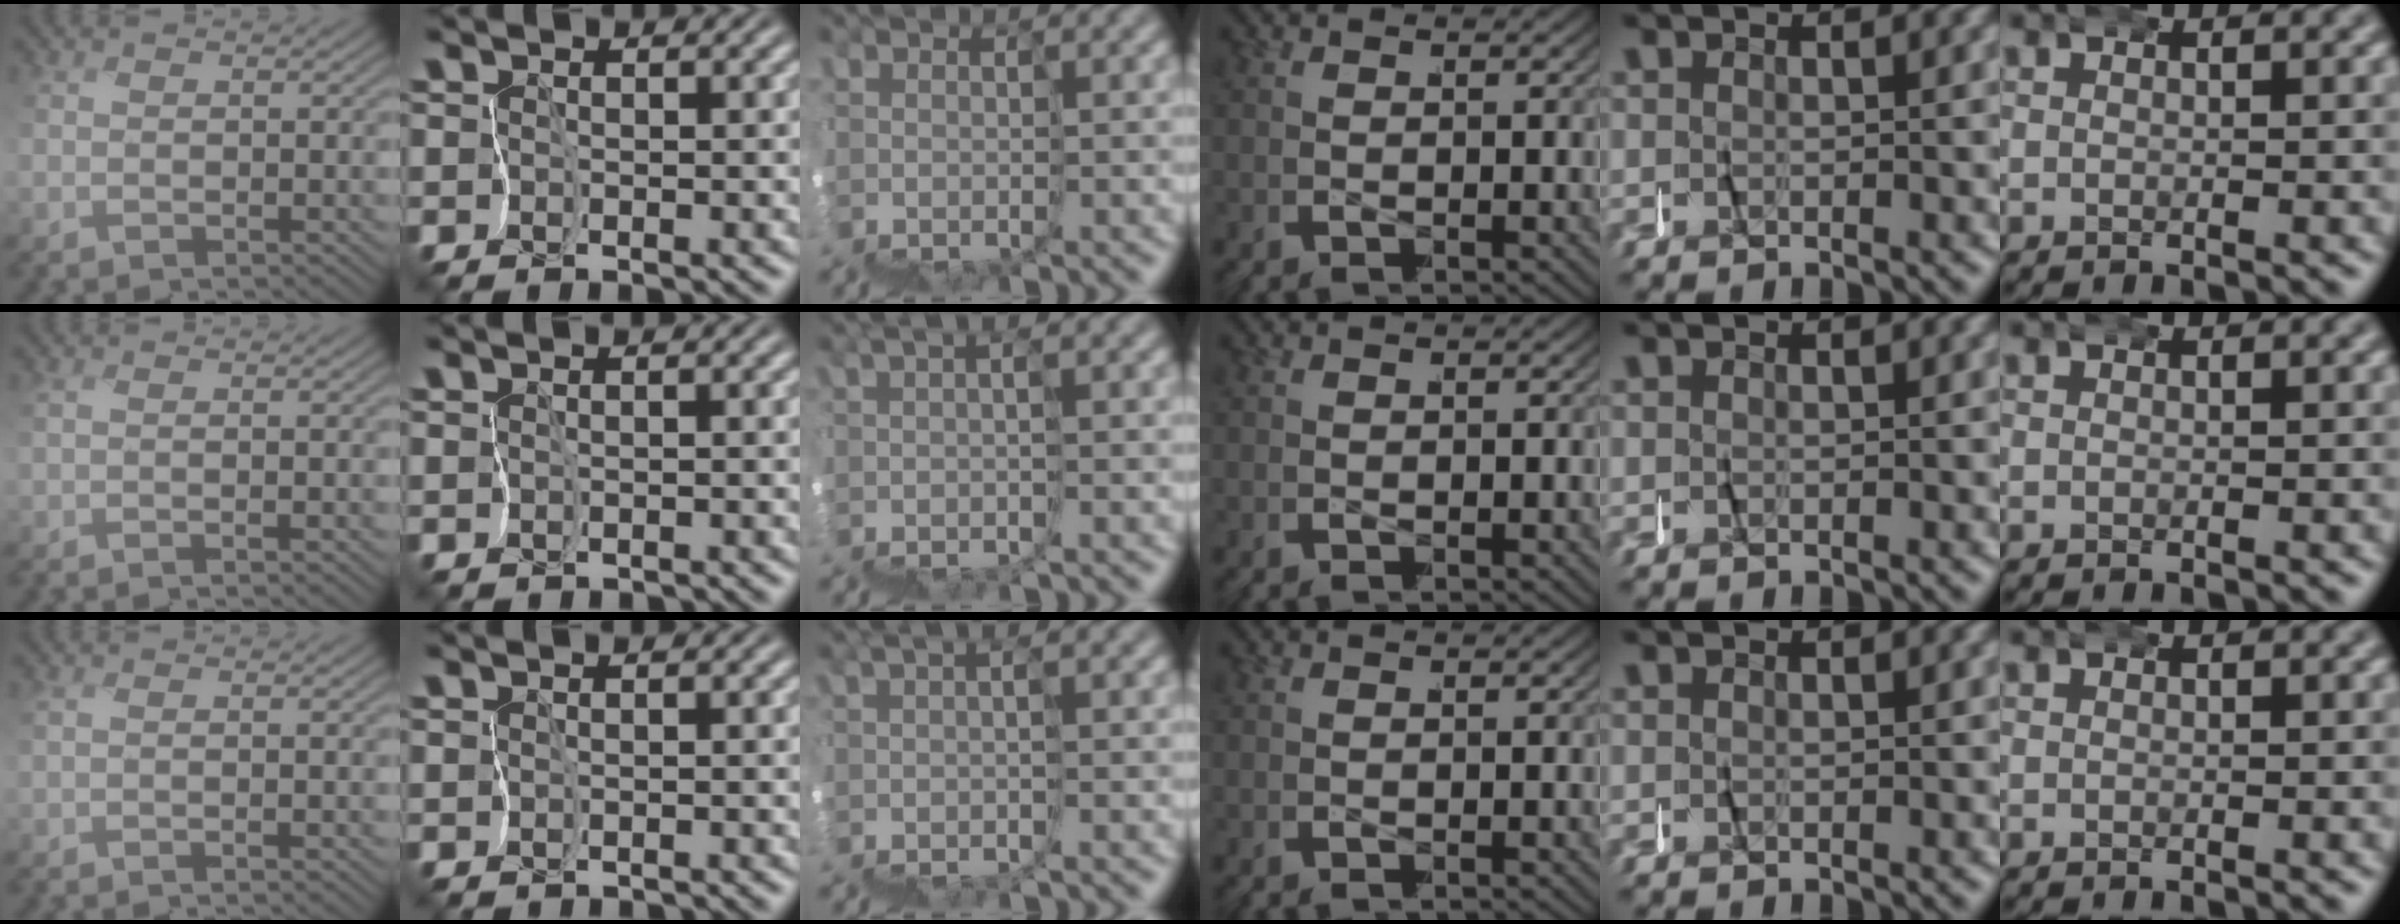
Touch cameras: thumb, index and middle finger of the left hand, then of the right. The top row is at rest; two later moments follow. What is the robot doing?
{"motion": "wrap", "object": "felt sheet"}